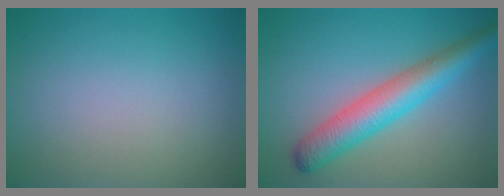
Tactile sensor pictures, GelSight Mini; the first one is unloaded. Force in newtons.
{"total": 5.5, "press": 5.5, "slide": 0.3}